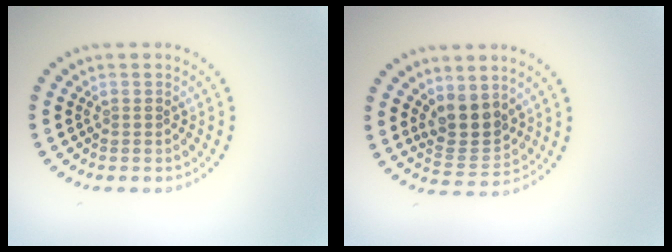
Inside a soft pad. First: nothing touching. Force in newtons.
{"total": 3.9, "press": 3.4, "slide": 1.7}